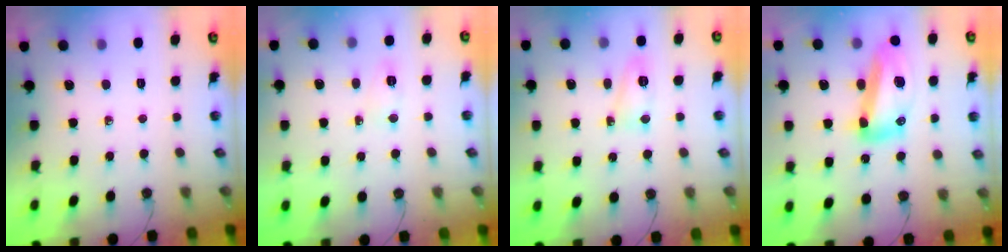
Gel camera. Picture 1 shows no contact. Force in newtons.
{"total": 4.7, "press": 4.7, "slide": 0.7}
{"total": 7.0, "press": 7.0, "slide": 0.4}
{"total": 16.1, "press": 16.0, "slide": 1.4}